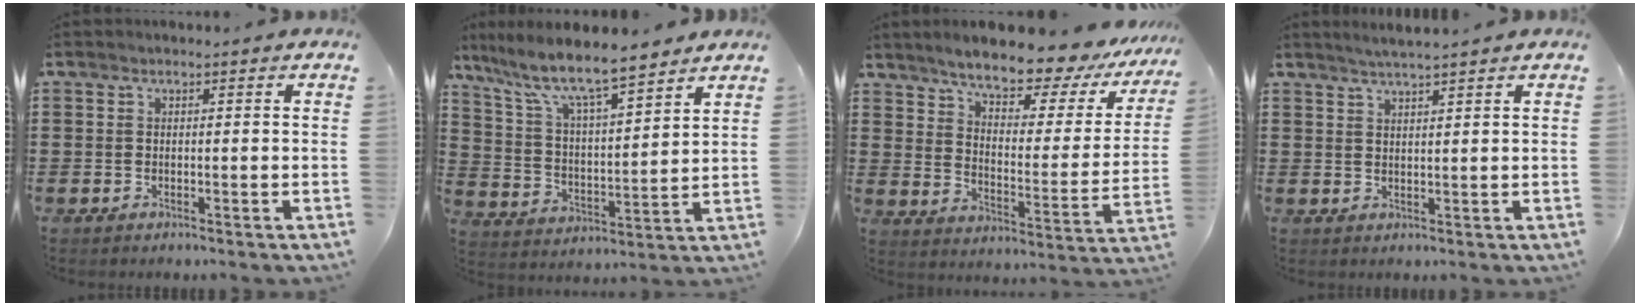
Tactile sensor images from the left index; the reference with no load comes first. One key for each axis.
{"total": 8.4, "fx": 7.0, "fy": 1.4, "fz": 4.4, "tx": -0.115, "ty": -0.038, "tz": 0.118}
{"total": 8.5, "fx": 7.7, "fy": 1.0, "fz": 3.4, "tx": -0.076, "ty": -0.058, "tz": 0.124}
{"total": 2.3, "fx": 2.2, "fy": -0.5, "fz": 0.8, "tx": -0.020, "ty": -0.004, "tz": 0.040}